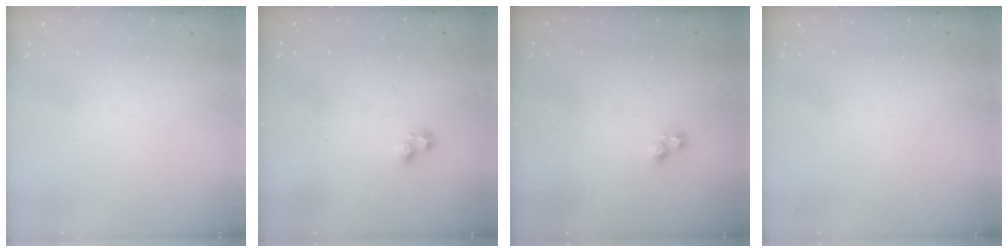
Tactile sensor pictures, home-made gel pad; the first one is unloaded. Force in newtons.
{"total": 2.4, "press": 2.3, "slide": 0.4}
{"total": 1.6, "press": 1.5, "slide": 0.3}
{"total": 0.0}